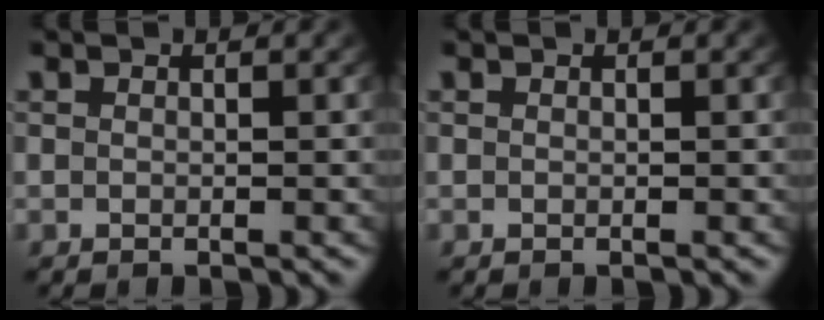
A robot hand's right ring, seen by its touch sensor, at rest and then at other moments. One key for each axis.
{"total": 0.0}